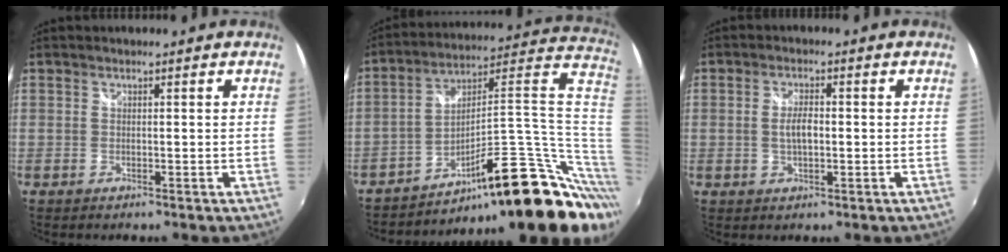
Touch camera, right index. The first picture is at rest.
{"total": 24.9, "force": [-8.7, 8.0, 21.9], "torque": [-0.289, 0.033, -0.118]}
{"total": 3.7, "force": [-0.2, 1.5, 3.3], "torque": [-0.062, 0.001, -0.004]}